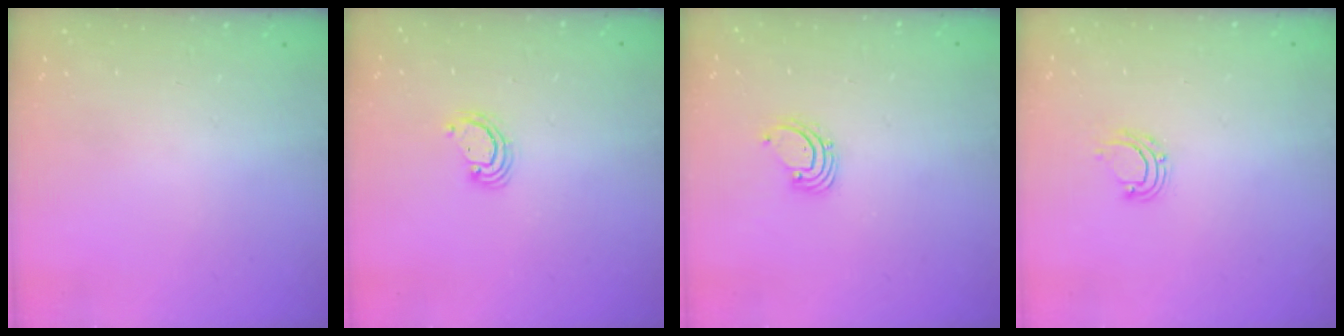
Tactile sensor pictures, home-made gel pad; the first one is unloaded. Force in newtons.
{"total": 2.8, "press": 2.8, "slide": 0.3}
{"total": 1.6, "press": 1.6, "slide": 0.1}
{"total": 6.2, "press": 6.1, "slide": 0.5}